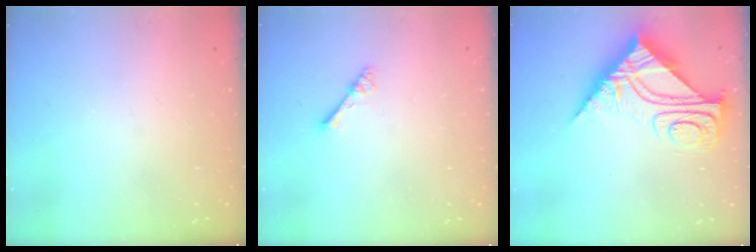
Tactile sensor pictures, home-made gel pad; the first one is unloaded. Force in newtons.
{"total": 2.8, "press": 2.8, "slide": 0.4}
{"total": 12.1, "press": 12.1, "slide": 1.2}